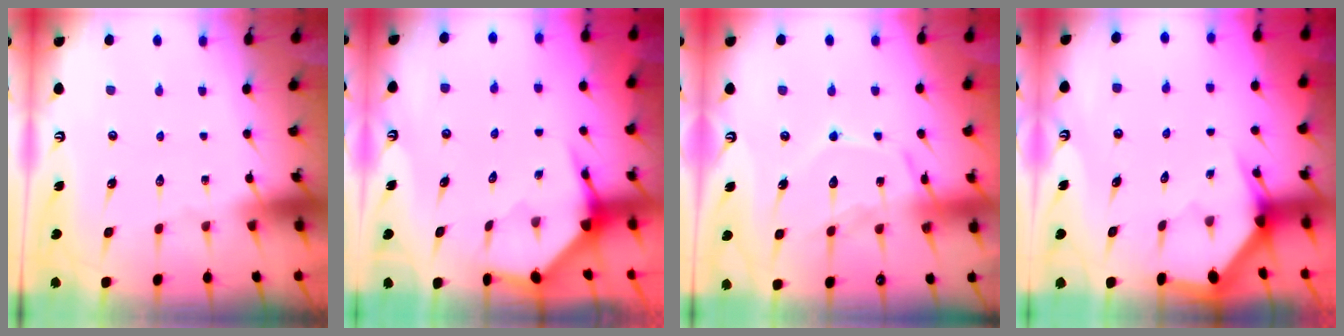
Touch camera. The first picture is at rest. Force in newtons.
{"total": 4.0, "press": 3.9, "slide": 0.4}
{"total": 14.3, "press": 14.2, "slide": 1.2}
{"total": 3.0, "press": 3.0, "slide": 0.1}